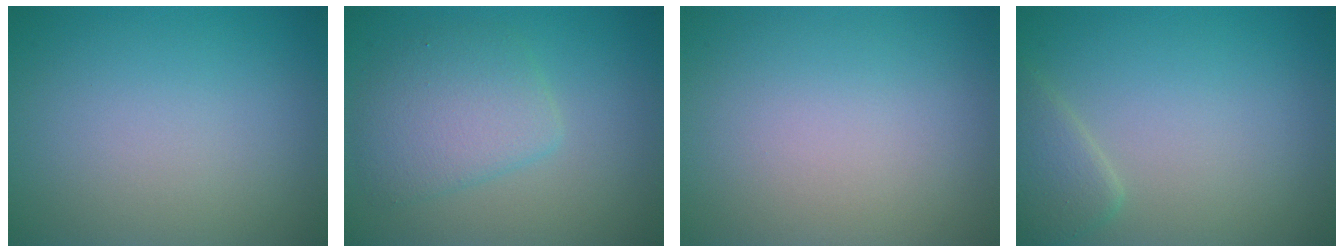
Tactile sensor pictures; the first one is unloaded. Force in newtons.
{"total": 3.9, "press": 3.9, "slide": 0.1}
{"total": 0.0}
{"total": 2.2, "press": 2.1, "slide": 0.2}